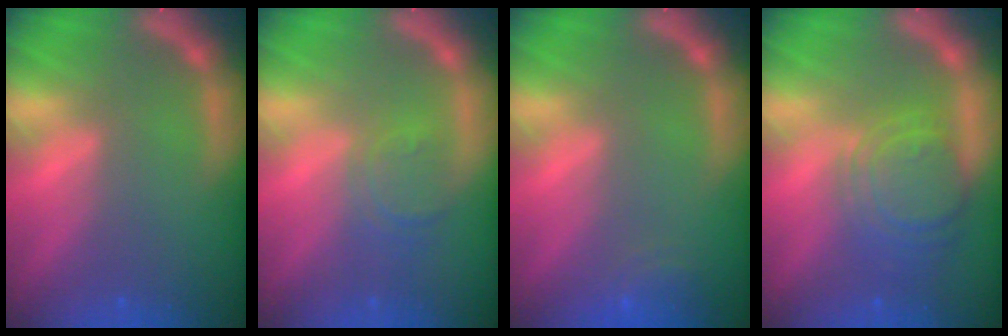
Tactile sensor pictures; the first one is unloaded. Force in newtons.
{"total": 3.0}
{"total": 2.5}
{"total": 7.1}